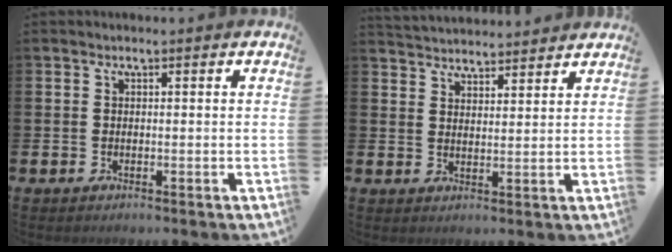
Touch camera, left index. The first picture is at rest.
{"total": 3.8, "force": [3.8, 0.5, -0.3], "torque": [-0.004, -0.024, 0.069]}